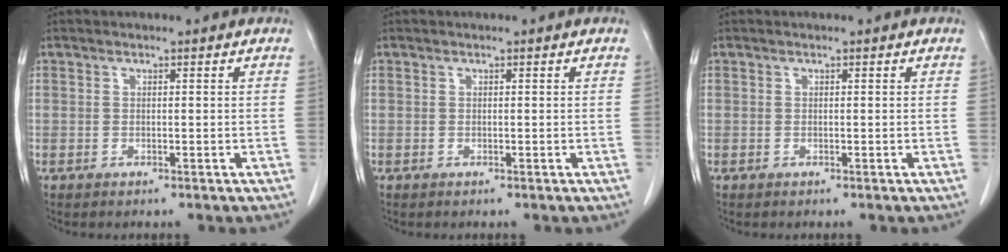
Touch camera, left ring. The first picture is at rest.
{"total": 0.0}
{"total": 0.0}